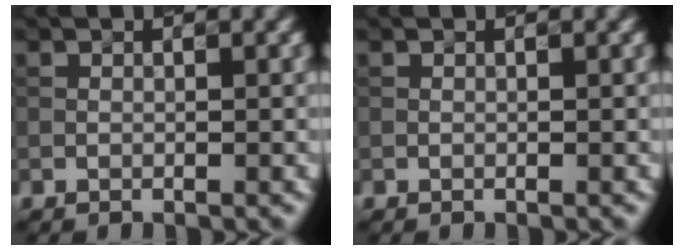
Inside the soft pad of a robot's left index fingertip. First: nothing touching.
{"total": 0.0}